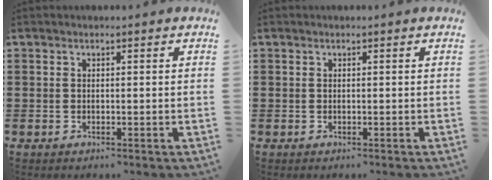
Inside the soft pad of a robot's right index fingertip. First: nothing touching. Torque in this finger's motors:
{"motor_torque": [0.09, -0.04, 0.00, 0.00]}